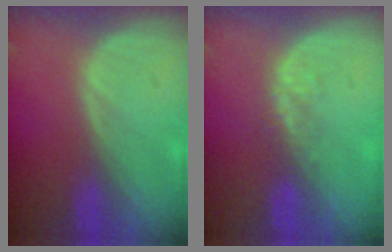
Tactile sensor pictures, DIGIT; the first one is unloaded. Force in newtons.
{"total": 2.5, "press": 1.9, "slide": 1.7}